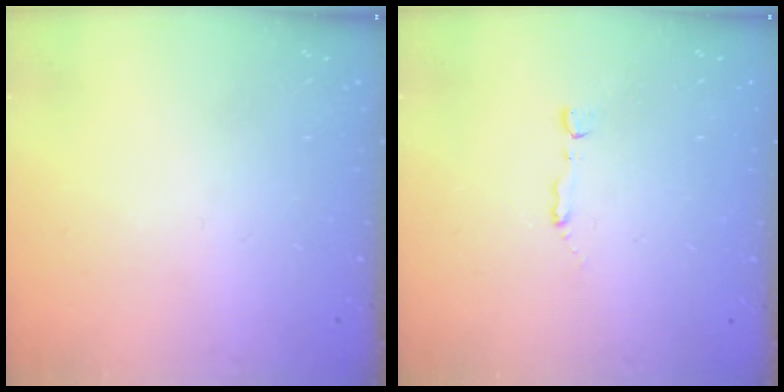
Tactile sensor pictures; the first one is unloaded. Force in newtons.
{"total": 1.1, "press": 1.1, "slide": 0.1}